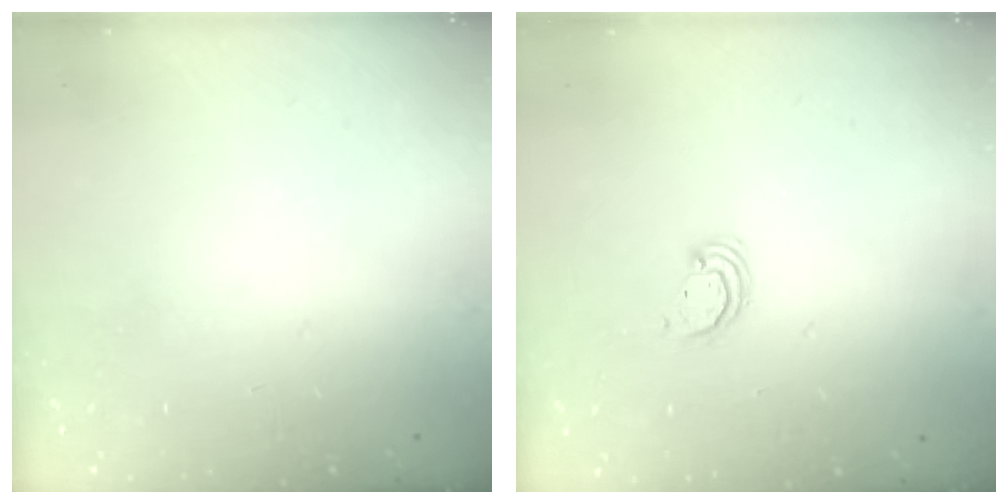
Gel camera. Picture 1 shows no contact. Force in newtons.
{"total": 2.8, "press": 2.8, "slide": 0.2}